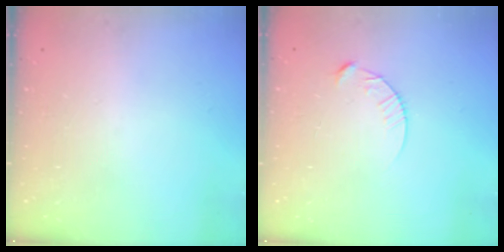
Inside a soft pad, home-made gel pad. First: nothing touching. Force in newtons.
{"total": 4.3, "press": 4.3, "slide": 0.4}